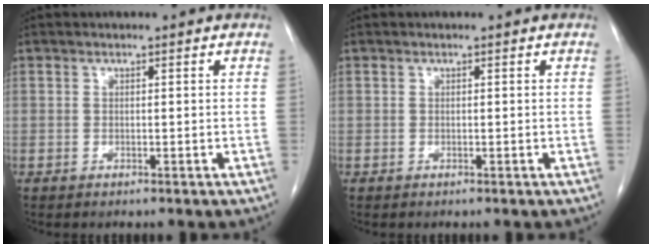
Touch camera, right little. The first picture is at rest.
{"total": 0.0}